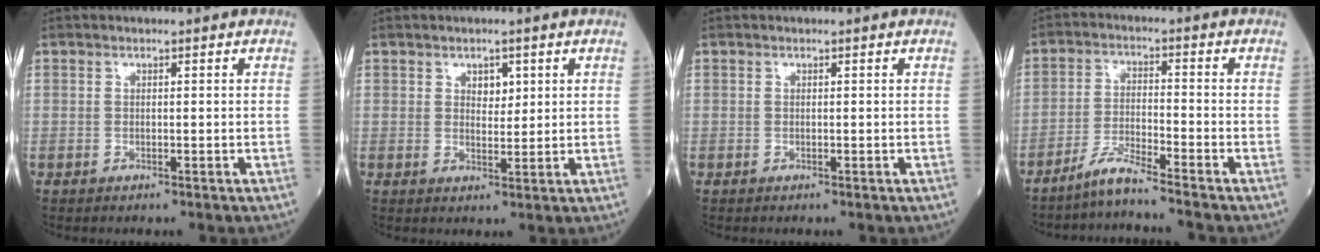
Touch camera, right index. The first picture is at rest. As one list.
[{"total": 2.6, "force": [1.2, 1.5, 1.7], "torque": [-0.020, -0.001, 0.018]}, {"total": 0.0}, {"total": 4.7, "force": [-4.3, -0.8, 1.8], "torque": [-0.040, -0.023, -0.087]}]